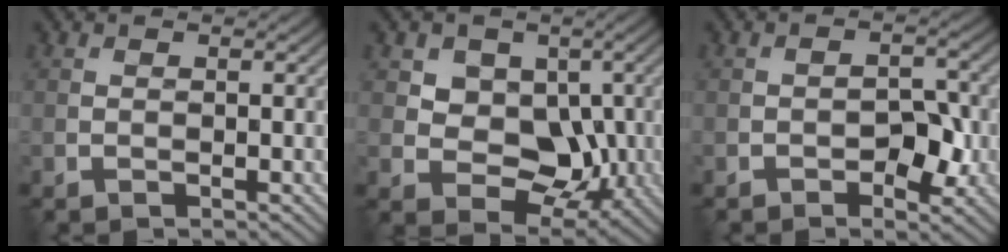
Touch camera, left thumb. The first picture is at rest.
{"total": 6.8, "force": [1.0, 5.6, 3.8], "torque": [-0.069, -0.013, 0.003]}
{"total": 4.5, "force": [-1.6, 2.5, 3.3], "torque": [-0.043, 0.003, -0.027]}